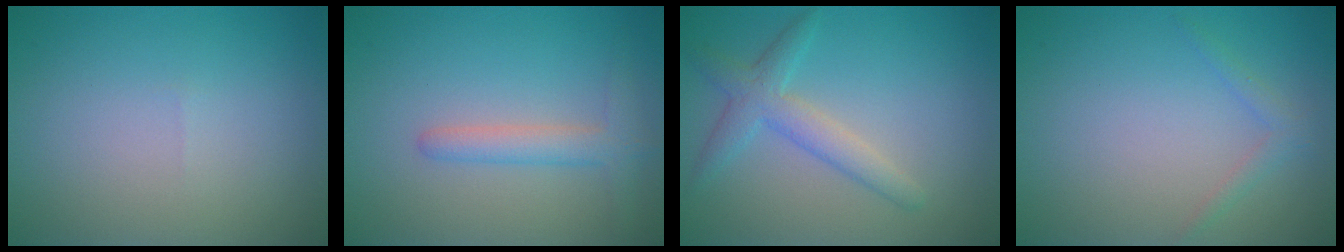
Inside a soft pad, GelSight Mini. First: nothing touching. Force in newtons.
{"total": 2.6, "press": 2.6, "slide": 0.1}
{"total": 3.0, "press": 3.0, "slide": 0.1}
{"total": 1.2, "press": 1.2, "slide": 0.1}